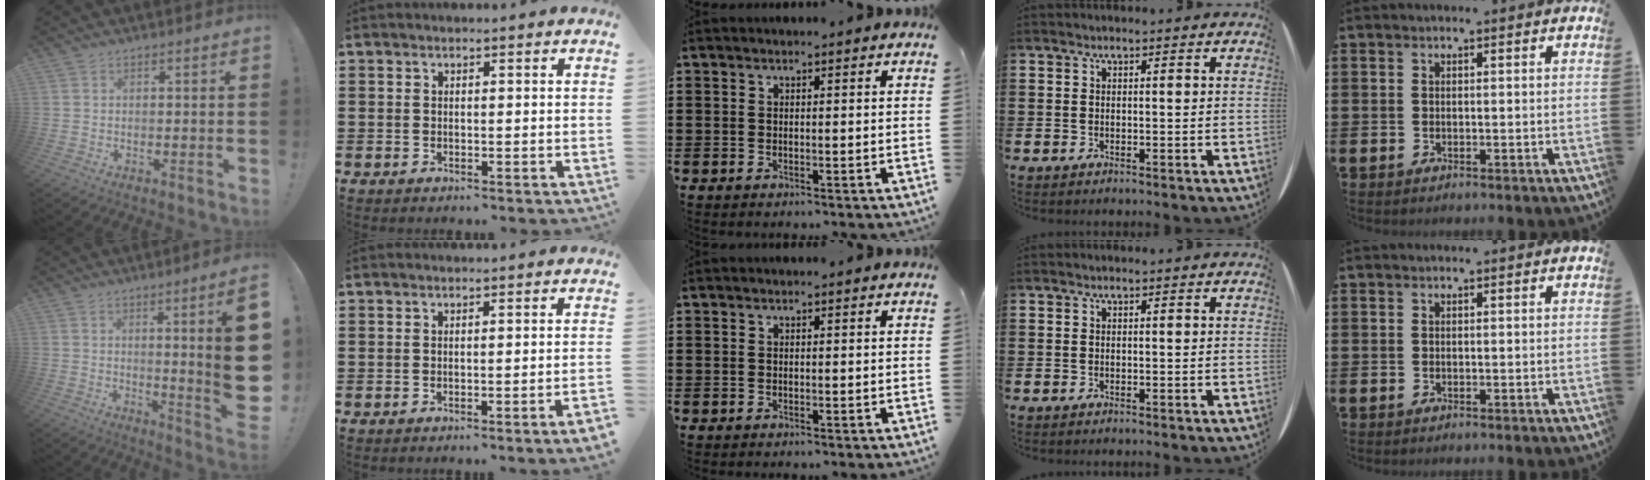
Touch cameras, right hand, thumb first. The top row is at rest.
{"thumb": {"total": 15.6, "force": [1.3, 0.6, 15.6], "torque": [-0.206, -0.031, 0.017]}, "index": {"total": 1.2, "force": [-0.9, -0.3, 0.7], "torque": [-0.013, -0.003, -0.017]}}